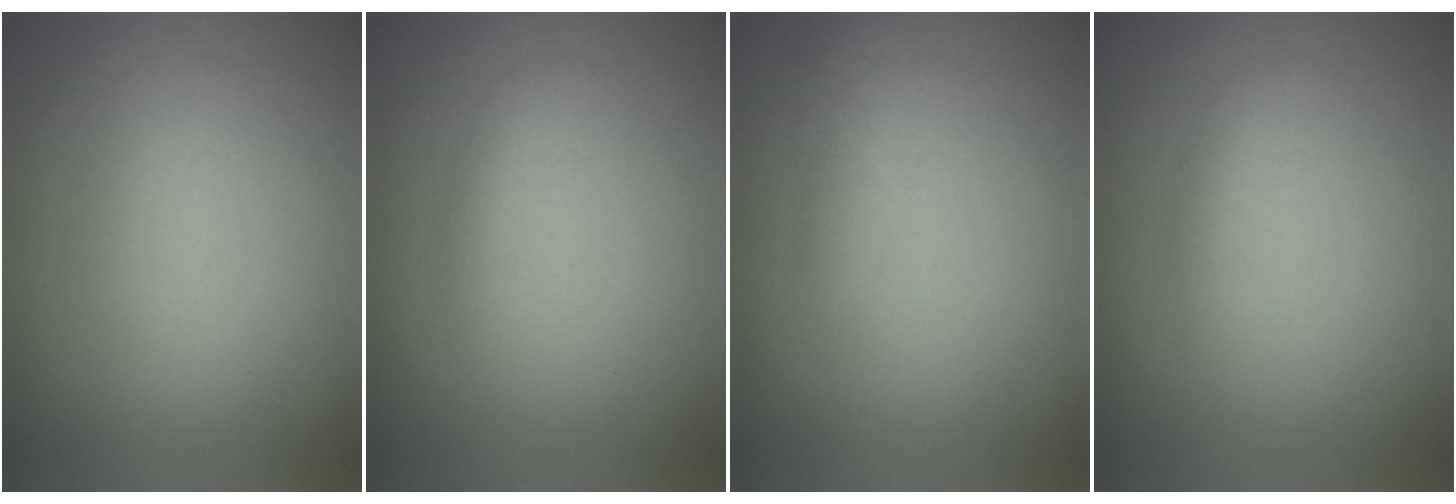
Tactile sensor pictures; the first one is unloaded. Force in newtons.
{"total": 1.3}
{"total": 1.9}
{"total": 1.3}